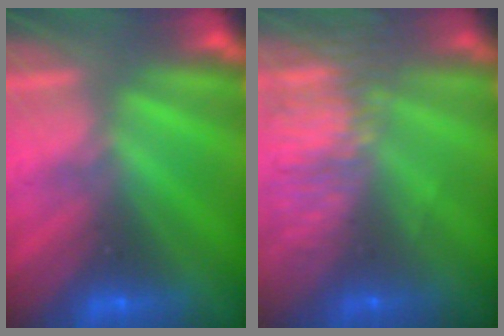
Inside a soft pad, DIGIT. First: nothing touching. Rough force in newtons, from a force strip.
{"total": 5.7}